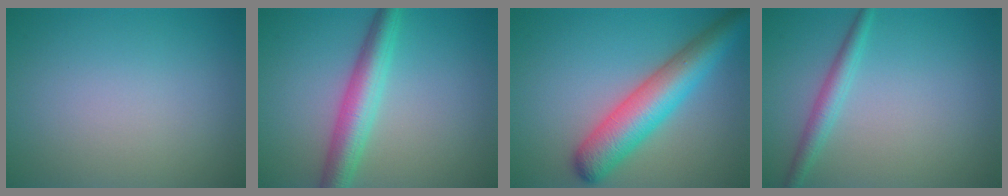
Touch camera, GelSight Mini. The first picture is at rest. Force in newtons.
{"total": 4.7, "press": 4.7, "slide": 0.0}
{"total": 7.2, "press": 7.2, "slide": 0.3}
{"total": 2.1, "press": 2.1, "slide": 0.1}